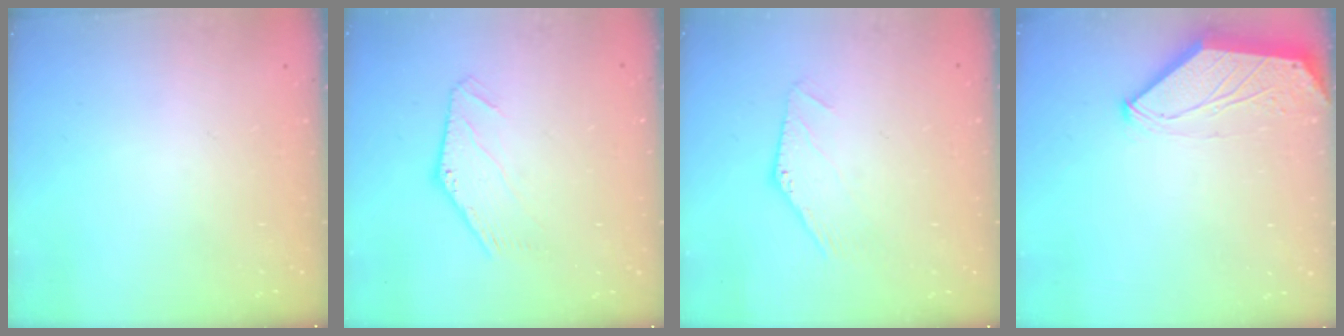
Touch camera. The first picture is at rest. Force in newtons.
{"total": 1.1, "press": 1.1, "slide": 0.0}
{"total": 0.0}
{"total": 0.0}